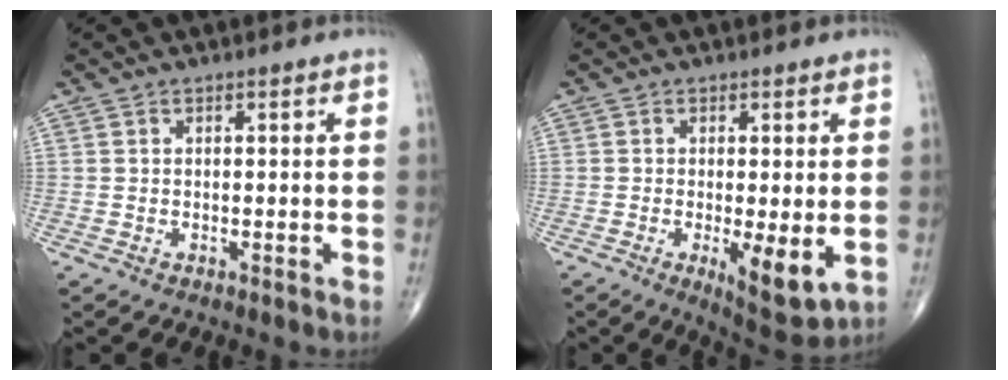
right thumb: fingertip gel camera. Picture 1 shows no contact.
{"total": 8.0, "force": [-1.6, 2.4, 7.4], "torque": [-0.111, -0.024, -0.021]}